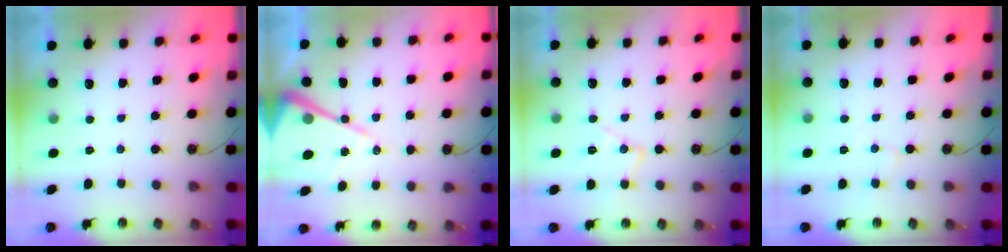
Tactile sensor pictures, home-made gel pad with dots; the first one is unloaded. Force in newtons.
{"total": 17.2, "press": 17.1, "slide": 1.7}
{"total": 10.4, "press": 10.4, "slide": 0.6}
{"total": 4.6, "press": 4.5, "slide": 0.6}